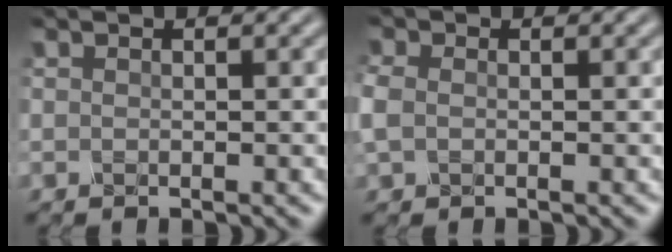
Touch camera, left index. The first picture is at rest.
{"total": 1.8, "force": [-0.1, 1.5, 1.0], "torque": [-0.027, 0.003, -0.007]}